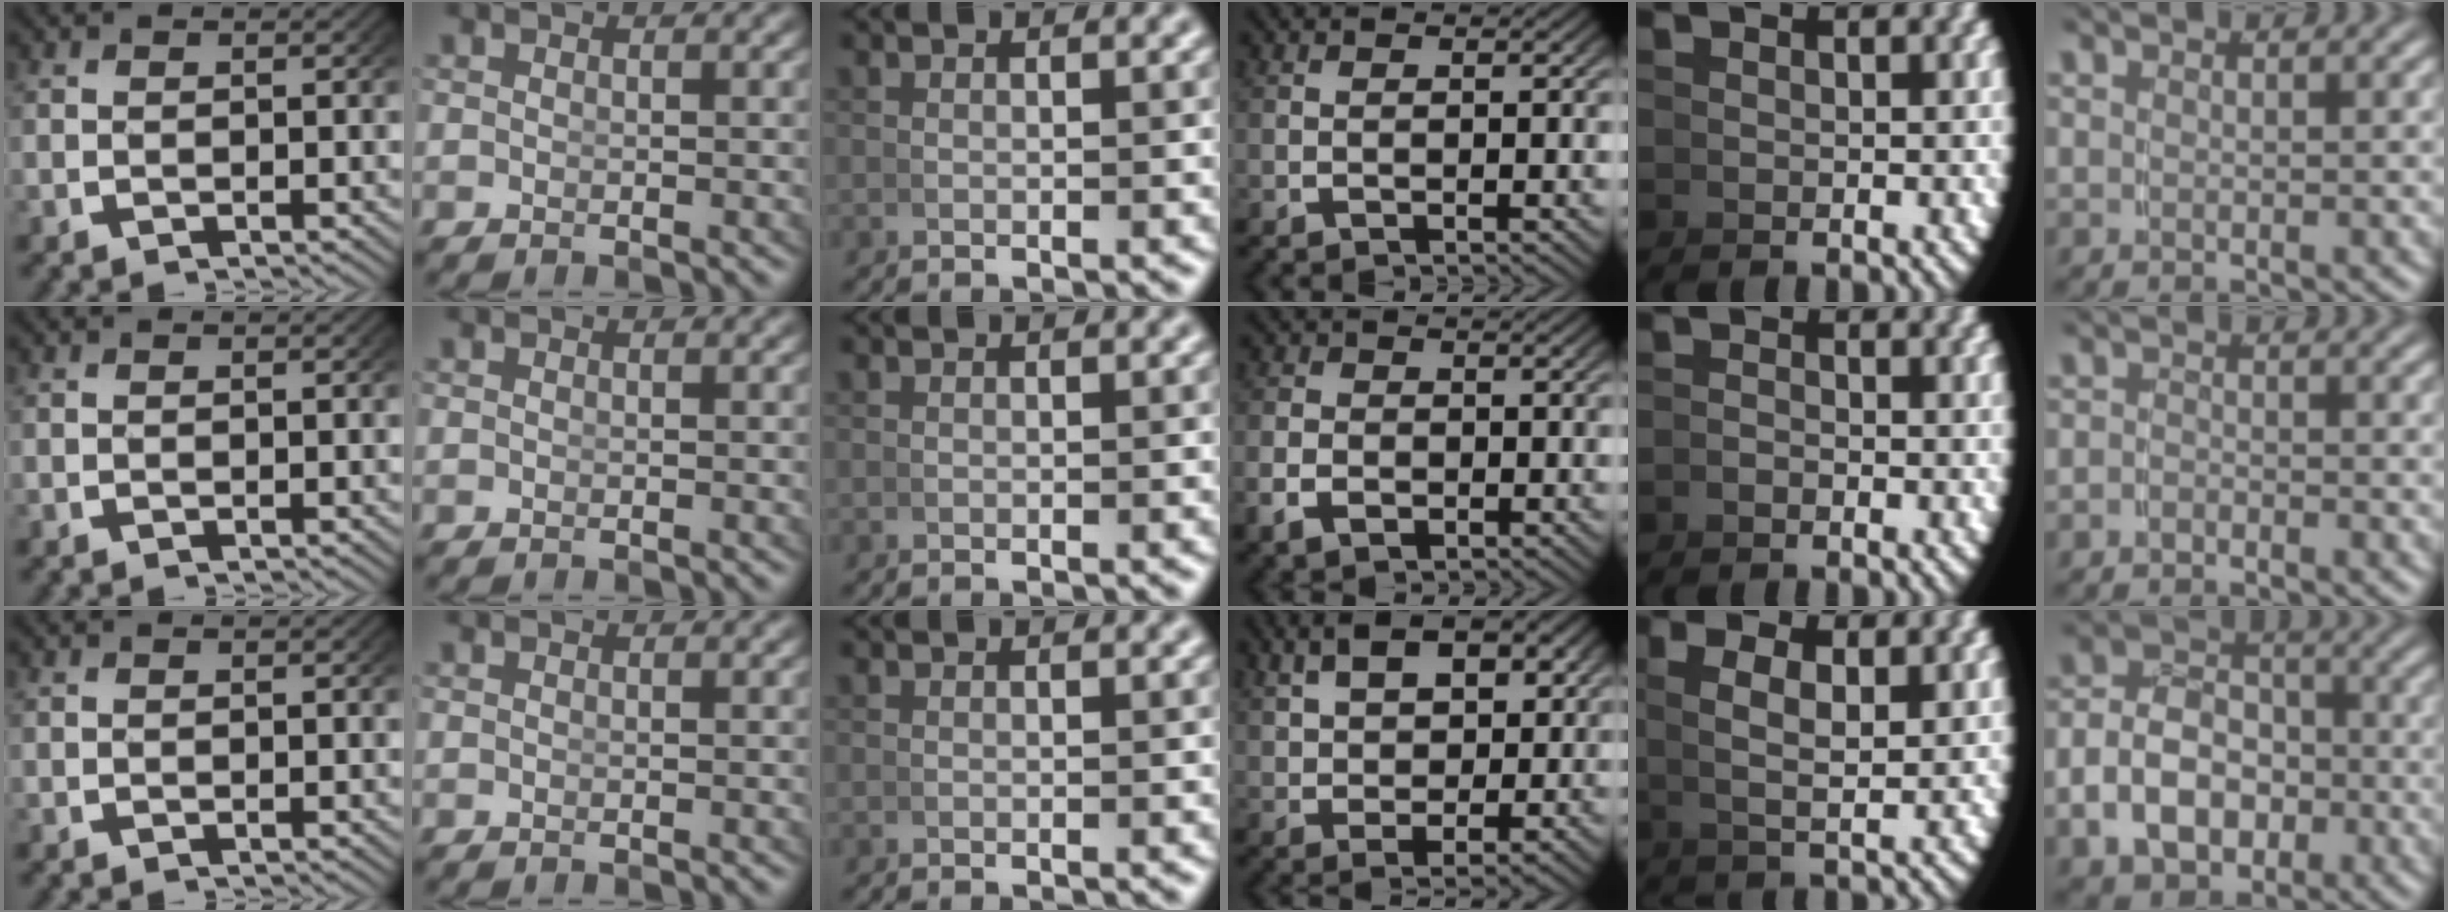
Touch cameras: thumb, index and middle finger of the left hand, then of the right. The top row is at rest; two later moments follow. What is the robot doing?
{"motion": "lift_and_place", "object": "hoodie"}